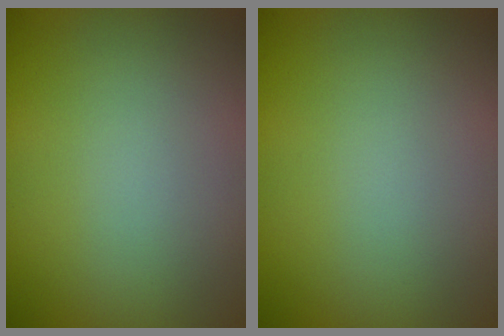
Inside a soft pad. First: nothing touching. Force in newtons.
{"total": 0.0}